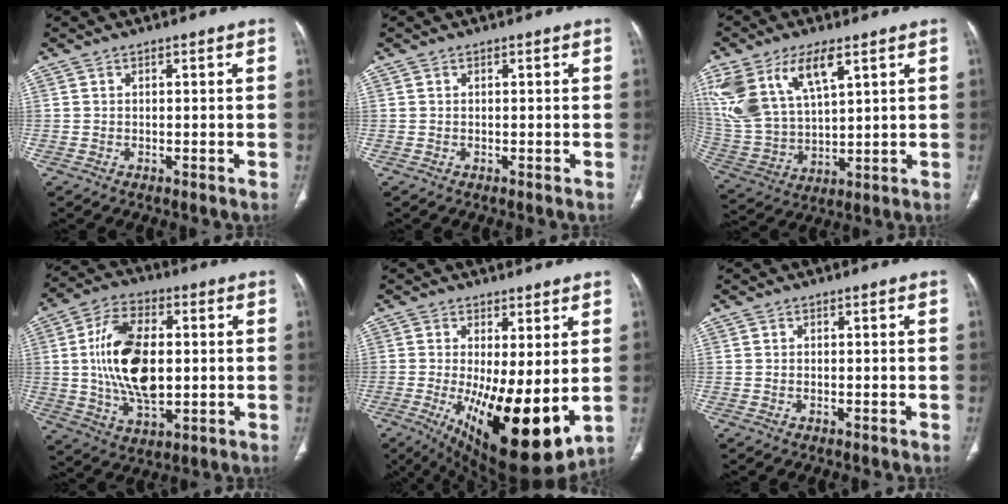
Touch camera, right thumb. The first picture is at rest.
{"total": 0.0}
{"total": 17.9, "force": [8.8, 8.7, 12.9], "torque": [-0.268, -0.023, 0.184]}
{"total": 16.9, "force": [1.1, 9.2, 14.1], "torque": [-0.257, 0.001, 0.023]}
{"total": 17.3, "force": [-2.2, 5.9, 16.1], "torque": [-0.250, -0.037, -0.013]}
{"total": 0.0}